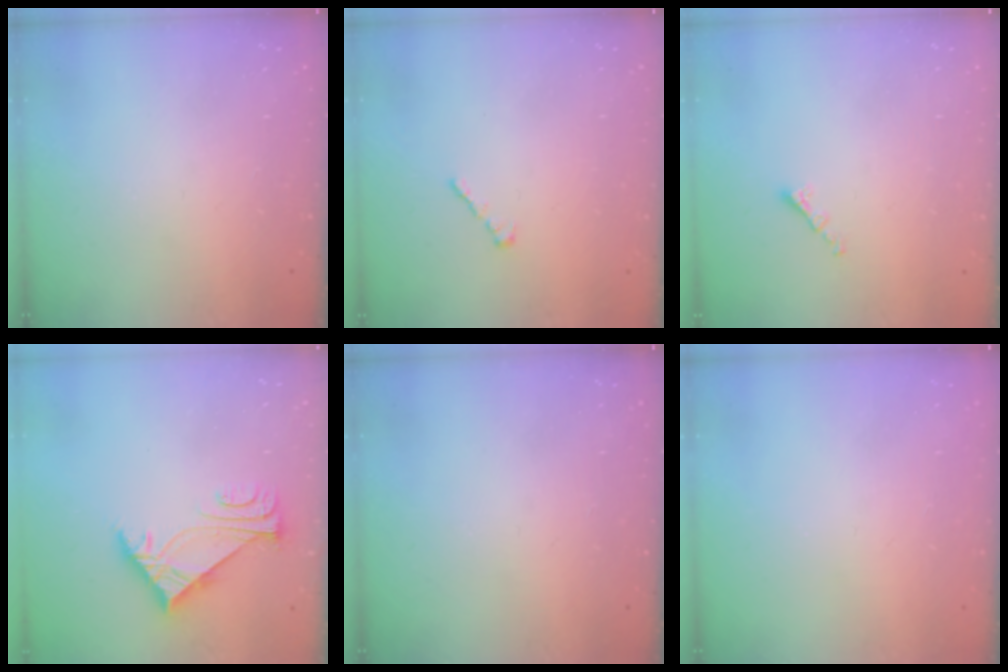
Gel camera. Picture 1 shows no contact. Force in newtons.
{"total": 1.4, "press": 1.3, "slide": 0.5}
{"total": 1.4, "press": 1.2, "slide": 0.6}
{"total": 6.1, "press": 6.0, "slide": 1.2}
{"total": 0.0}
{"total": 0.0}